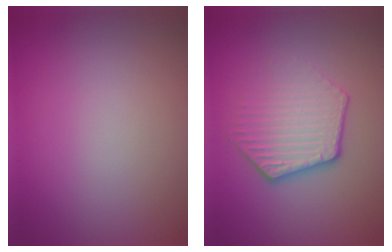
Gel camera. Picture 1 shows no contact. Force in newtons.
{"total": 4.1, "press": 3.1, "slide": 2.6}